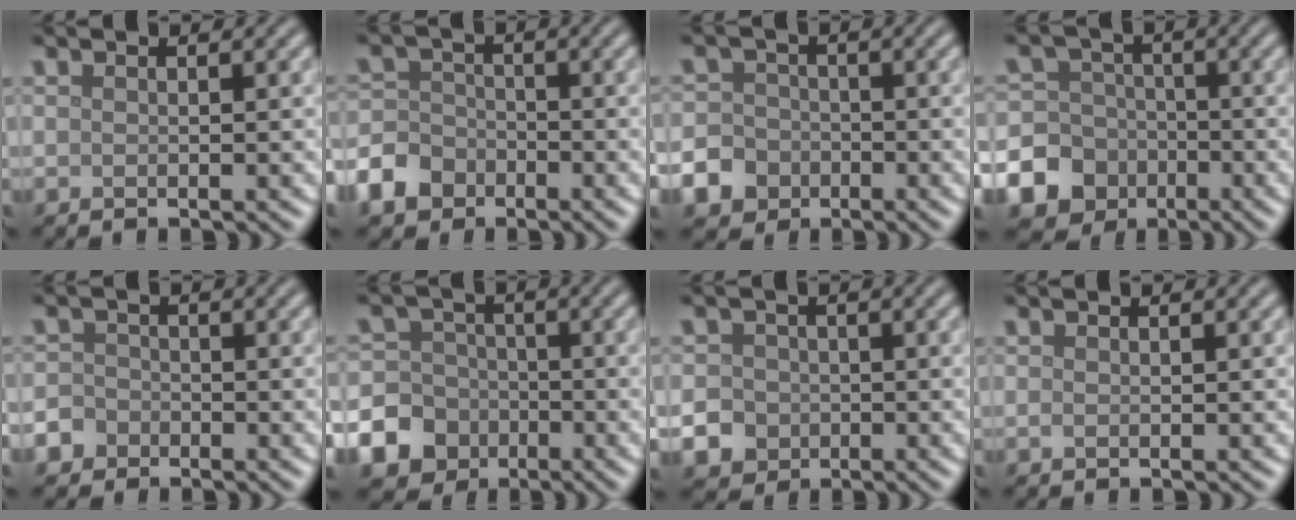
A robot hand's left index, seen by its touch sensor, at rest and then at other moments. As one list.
[{"total": 5.4, "force": [-3.3, 3.9, 1.7], "torque": [-0.035, -0.006, -0.075]}, {"total": 6.5, "force": [-3.5, 5.4, 1.5], "torque": [-0.029, -0.021, -0.079]}, {"total": 12.1, "force": [-5.0, 10.8, 2.2], "torque": [-0.072, -0.032, -0.101]}, {"total": 3.3, "force": [-2.0, 2.6, 0.5], "torque": [0.008, -0.005, -0.044]}, {"total": 10.4, "force": [-4.6, 9.1, 2.0], "torque": [-0.051, -0.025, -0.104]}, {"total": 8.7, "force": [-3.8, 7.5, 2.1], "torque": [-0.054, -0.028, -0.087]}, {"total": 0.0}]